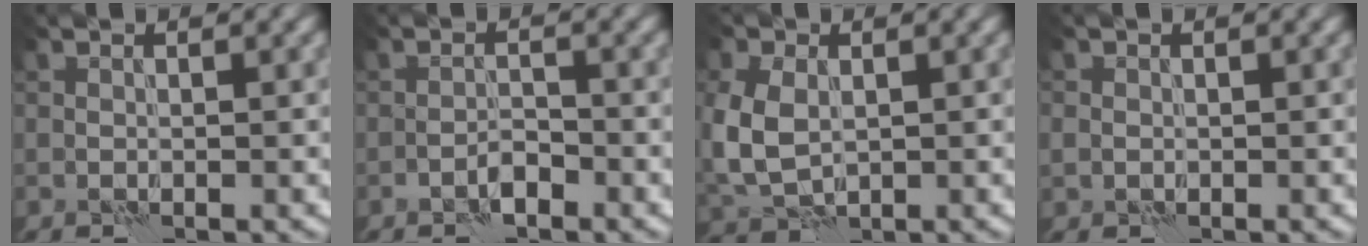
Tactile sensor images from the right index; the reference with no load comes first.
{"total": 1.1, "force": [-0.8, 0.2, 0.6], "torque": [-0.008, 0.007, -0.018]}
{"total": 5.9, "force": [0.2, 4.2, 4.2], "torque": [-0.121, 0.001, 0.007]}
{"total": 1.3, "force": [-0.2, 1.2, 0.4], "torque": [-0.007, -0.002, -0.003]}